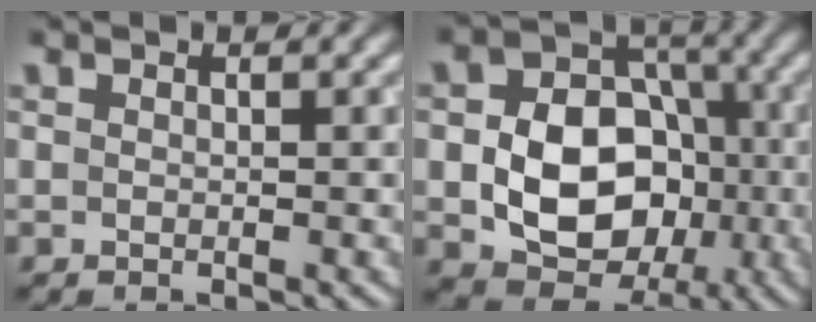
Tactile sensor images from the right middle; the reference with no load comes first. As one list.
[{"total": 9.8, "force": [-1.8, 7.4, 6.2], "torque": [-0.100, 0.000, -0.034]}]